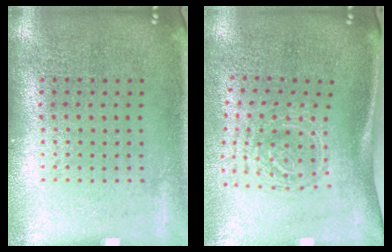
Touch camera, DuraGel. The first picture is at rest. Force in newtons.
{"total": 1.8, "press": 1.3, "slide": 1.3}